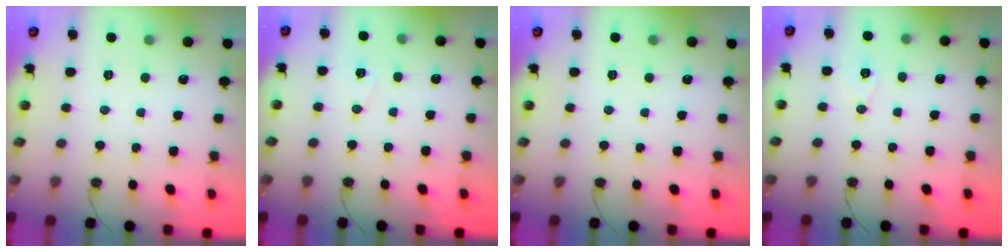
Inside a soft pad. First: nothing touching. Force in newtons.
{"total": 5.6, "press": 4.0, "slide": 3.9}
{"total": 0.0}
{"total": 6.0, "press": 5.5, "slide": 2.3}